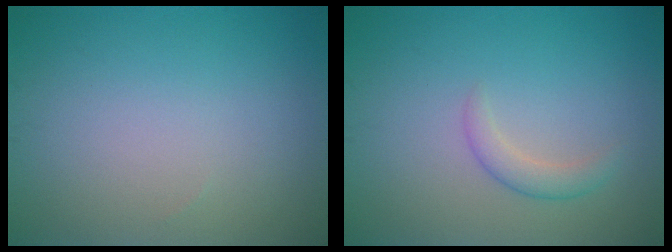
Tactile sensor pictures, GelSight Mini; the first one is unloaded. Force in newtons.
{"total": 1.7, "press": 1.7, "slide": 0.1}